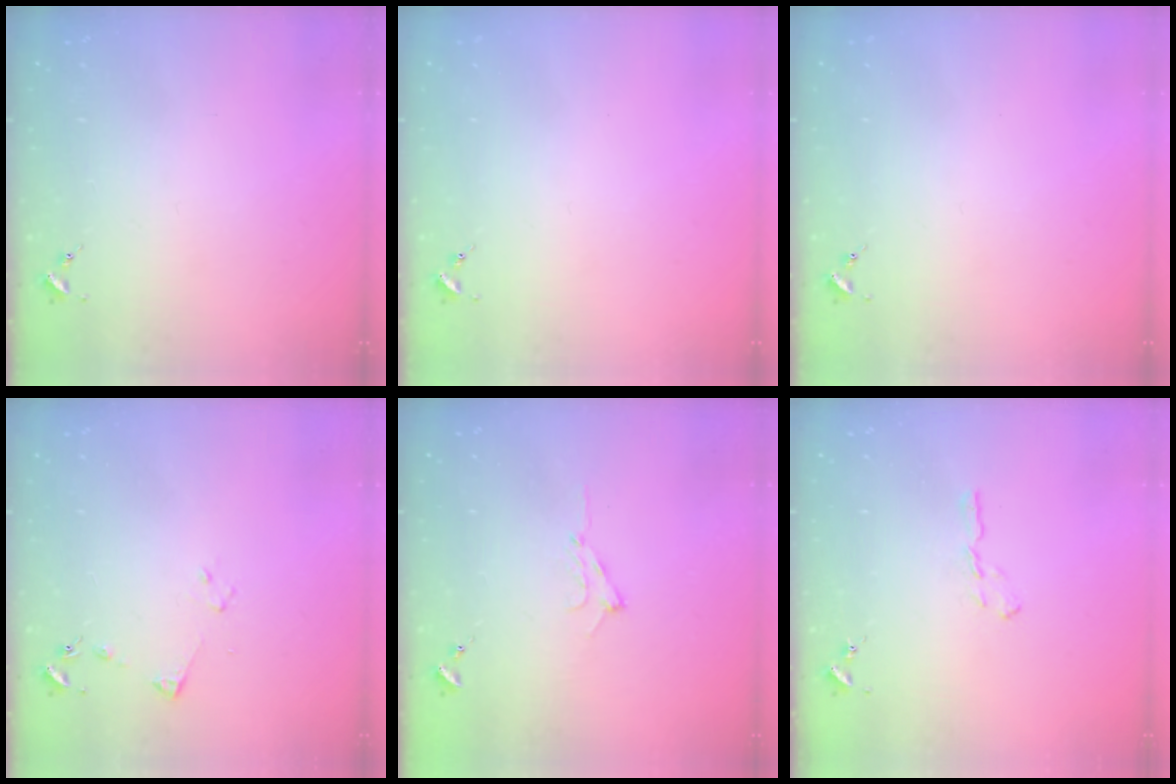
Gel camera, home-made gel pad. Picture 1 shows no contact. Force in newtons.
{"total": 0.0}
{"total": 0.0}
{"total": 4.5, "press": 4.5, "slide": 0.6}
{"total": 7.4, "press": 7.3, "slide": 0.8}
{"total": 3.9, "press": 3.9, "slide": 0.4}